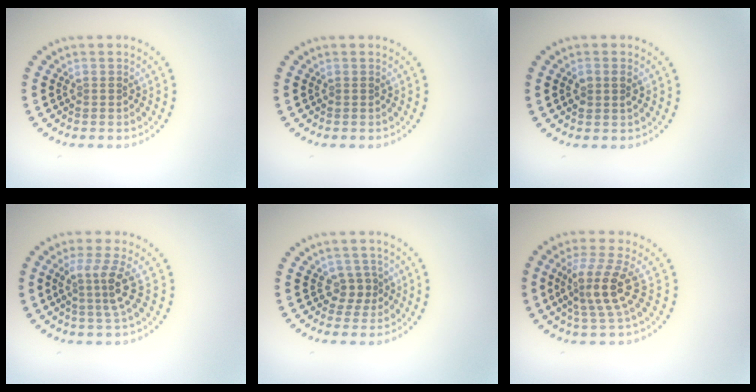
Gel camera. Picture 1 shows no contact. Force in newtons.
{"total": 0.0}
{"total": 1.4, "press": 1.4, "slide": 0.4}
{"total": 3.2, "press": 2.3, "slide": 2.2}
{"total": 1.8, "press": 1.4, "slide": 1.1}
{"total": 4.0, "press": 3.3, "slide": 2.3}